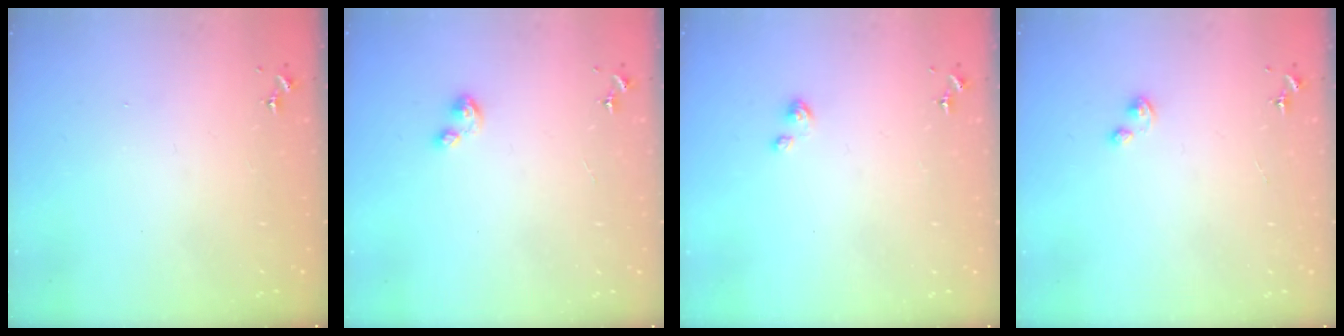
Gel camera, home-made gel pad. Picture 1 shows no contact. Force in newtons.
{"total": 3.6, "press": 3.6, "slide": 0.3}
{"total": 3.5, "press": 3.4, "slide": 0.4}
{"total": 2.1, "press": 2.0, "slide": 0.5}